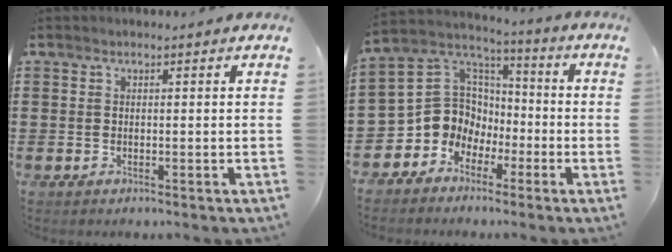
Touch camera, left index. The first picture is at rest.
{"total": 9.1, "force": [-2.2, 8.5, 2.2], "torque": [-0.096, -0.012, -0.041]}